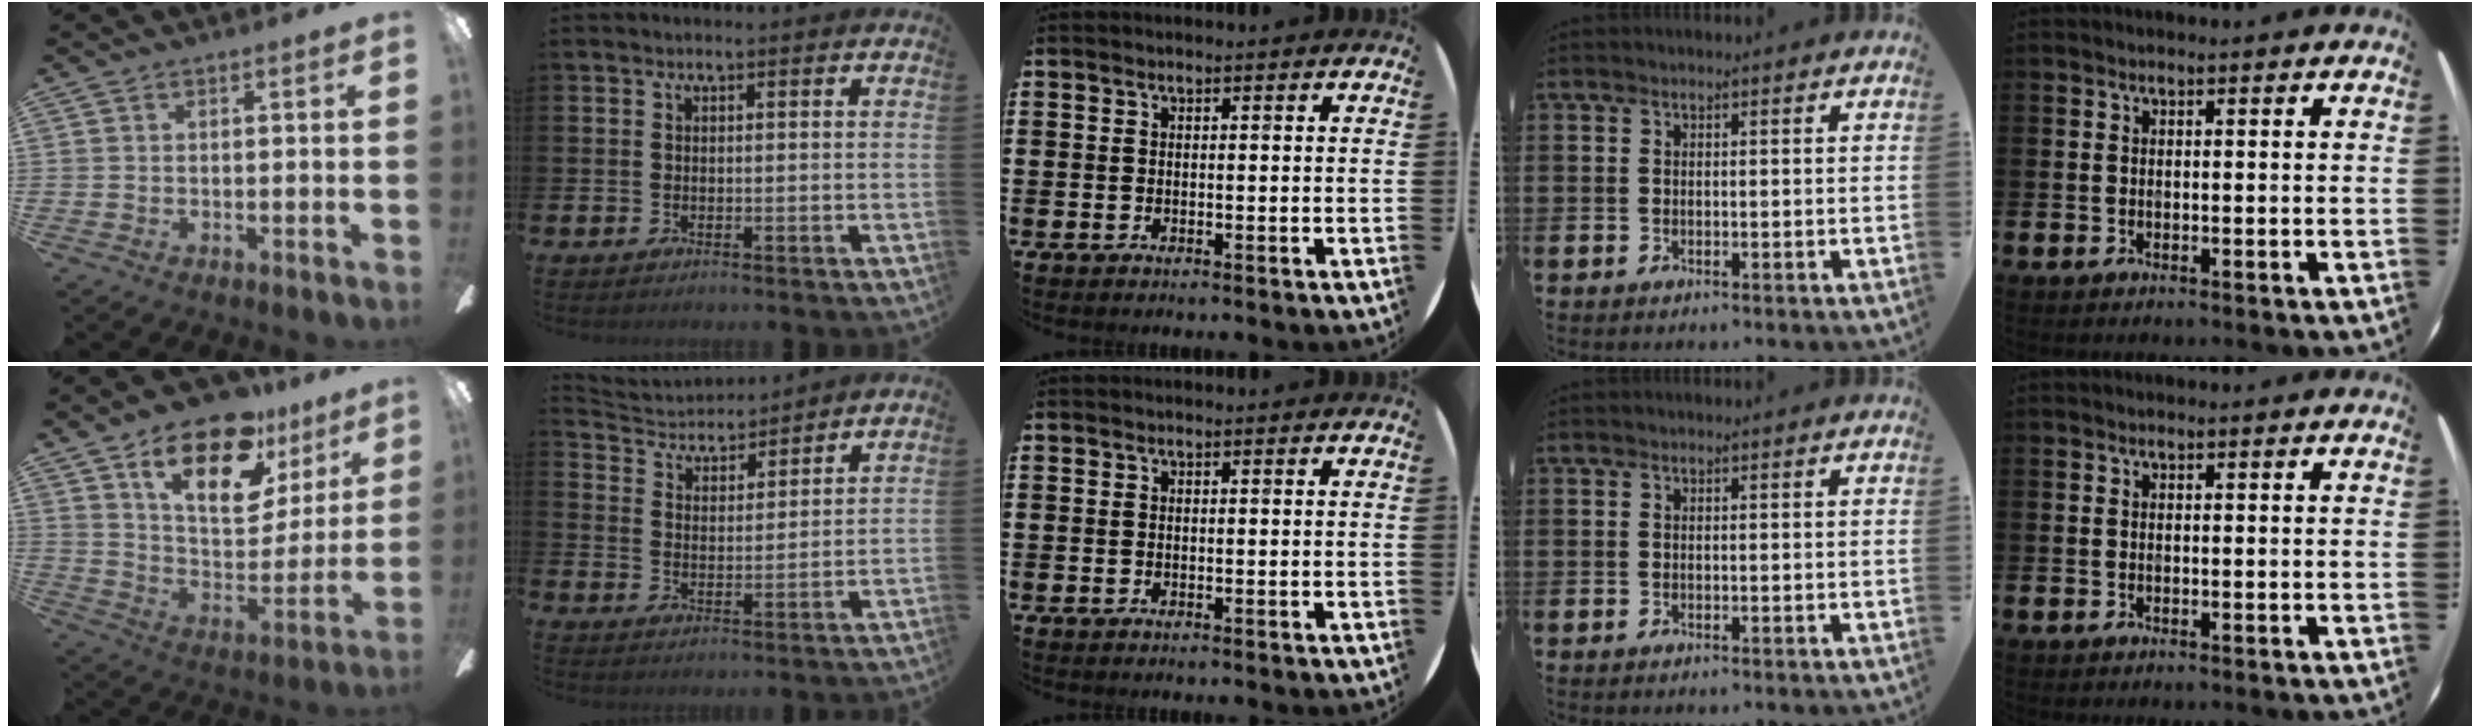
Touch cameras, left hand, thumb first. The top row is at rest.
{"thumb": {"total": 22.0, "force": [13.5, 10.1, 14.1], "torque": [-0.227, -0.064, 0.232]}, "index": {"total": 4.0, "force": [3.8, 1.2, 0.0], "torque": [-0.021, -0.029, 0.064]}}